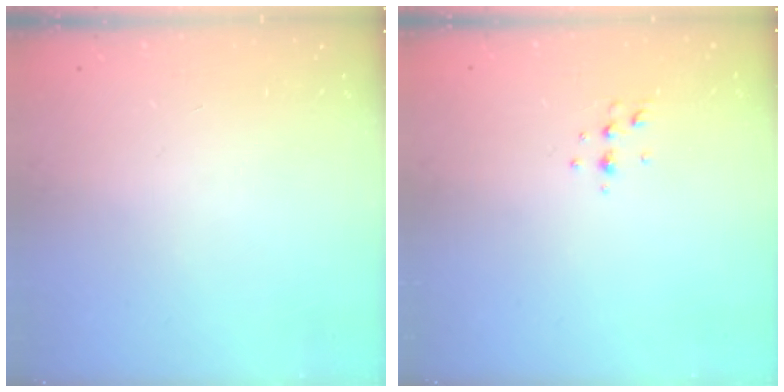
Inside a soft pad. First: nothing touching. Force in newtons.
{"total": 4.1, "press": 3.7, "slide": 1.8}